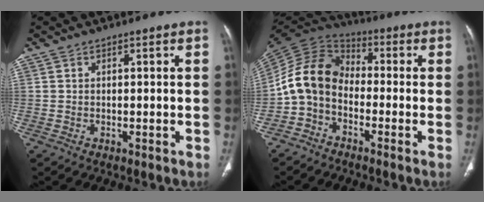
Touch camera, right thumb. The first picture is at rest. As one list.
[{"total": 10.7, "force": [-3.0, 7.8, 6.7], "torque": [-0.124, 0.054, -0.077]}]